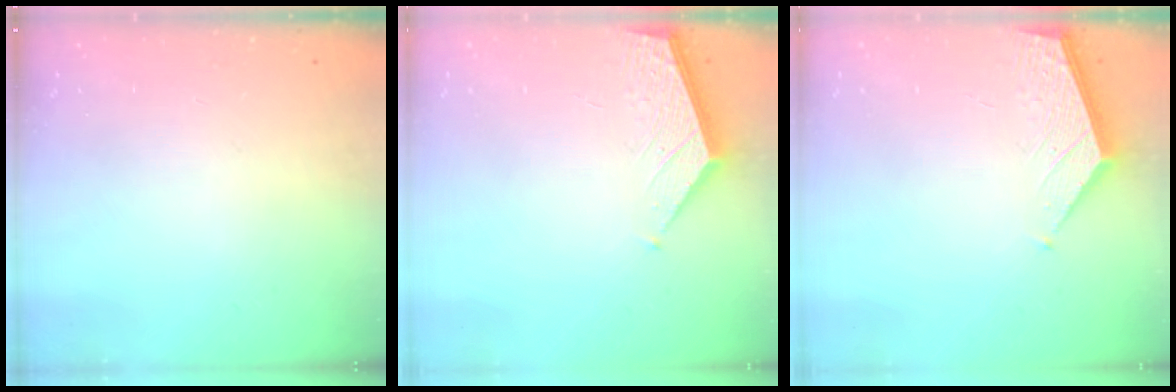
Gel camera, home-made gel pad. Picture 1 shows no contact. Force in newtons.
{"total": 2.1, "press": 2.1, "slide": 0.2}
{"total": 2.1, "press": 2.1, "slide": 0.2}